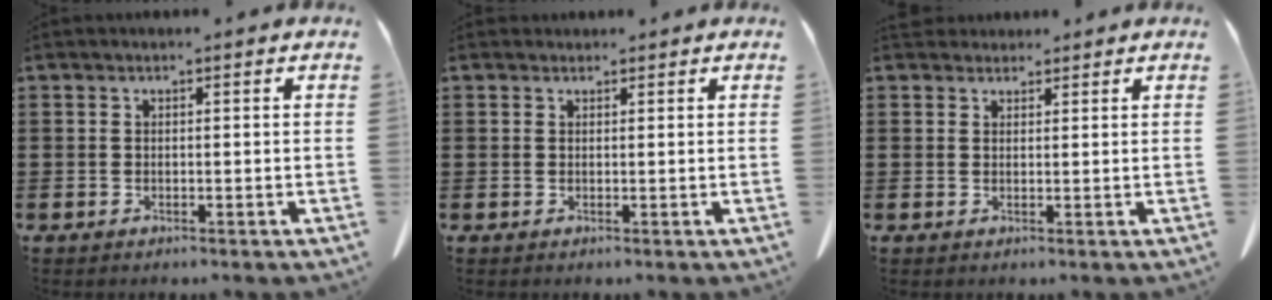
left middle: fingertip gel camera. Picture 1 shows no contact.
{"total": 0.8, "force": [0.7, 0.3, 0.0], "torque": [0.007, -0.004, 0.014]}
{"total": 2.0, "force": [1.8, 0.8, 0.2], "torque": [-0.009, 0.003, 0.036]}